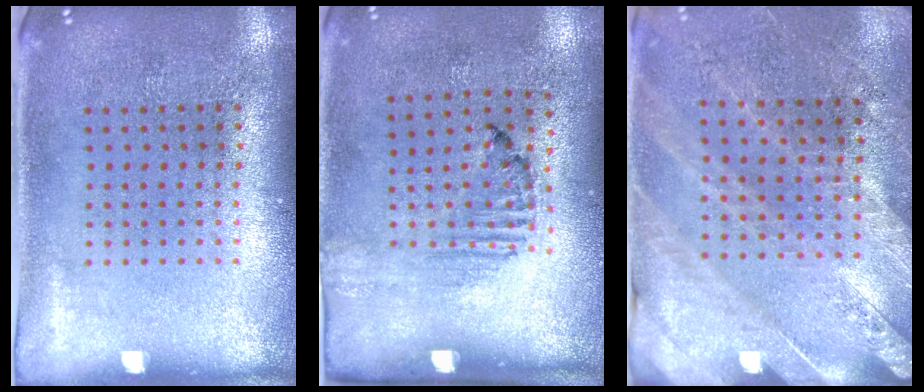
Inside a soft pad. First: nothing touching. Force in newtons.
{"total": 1.5, "press": 1.2, "slide": 1.0}
{"total": 2.4, "press": 2.4, "slide": 0.6}